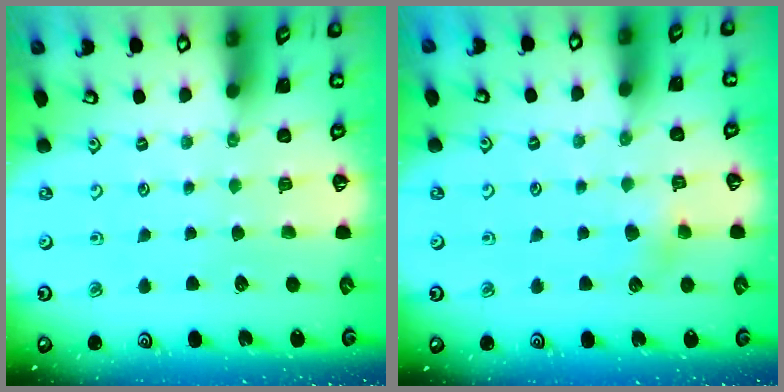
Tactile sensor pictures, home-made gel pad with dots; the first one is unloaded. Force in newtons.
{"total": 4.8, "press": 4.8, "slide": 0.5}